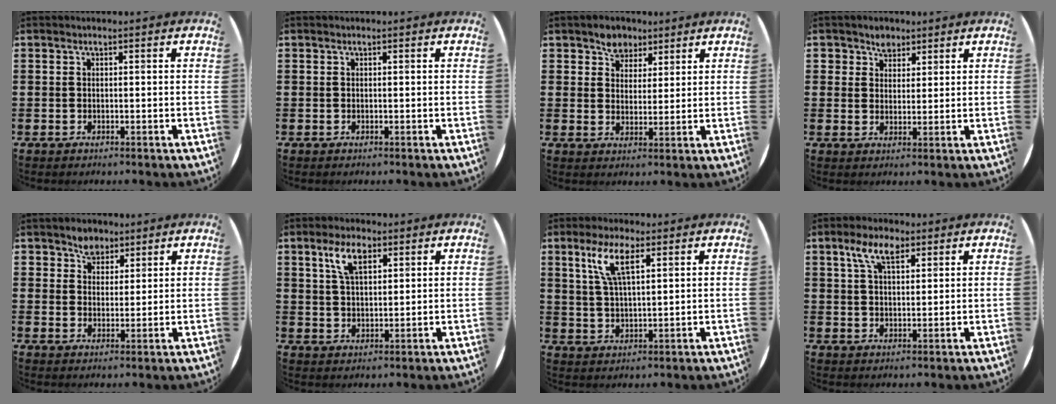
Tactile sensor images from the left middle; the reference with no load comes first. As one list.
[{"total": 0.0}, {"total": 3.9, "force": [3.0, 2.5, 0.4], "torque": [-0.011, 0.004, 0.056]}, {"total": 3.2, "force": [2.4, 2.1, 0.4], "torque": [-0.001, 0.003, 0.043]}, {"total": 3.7, "force": [2.9, 2.3, 0.3], "torque": [-0.007, 0.002, 0.056]}, {"total": 5.4, "force": [3.1, 2.4, 3.7], "torque": [-0.075, 0.007, 0.054]}, {"total": 6.7, "force": [3.7, 1.9, 5.2], "torque": [-0.115, 0.012, 0.064]}, {"total": 5.7, "force": [3.5, 2.5, 3.7], "torque": [-0.075, 0.007, 0.061]}]